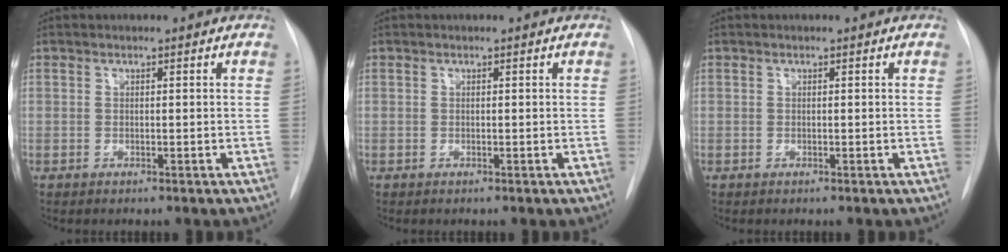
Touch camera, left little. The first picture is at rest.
{"total": 0.0}
{"total": 0.0}